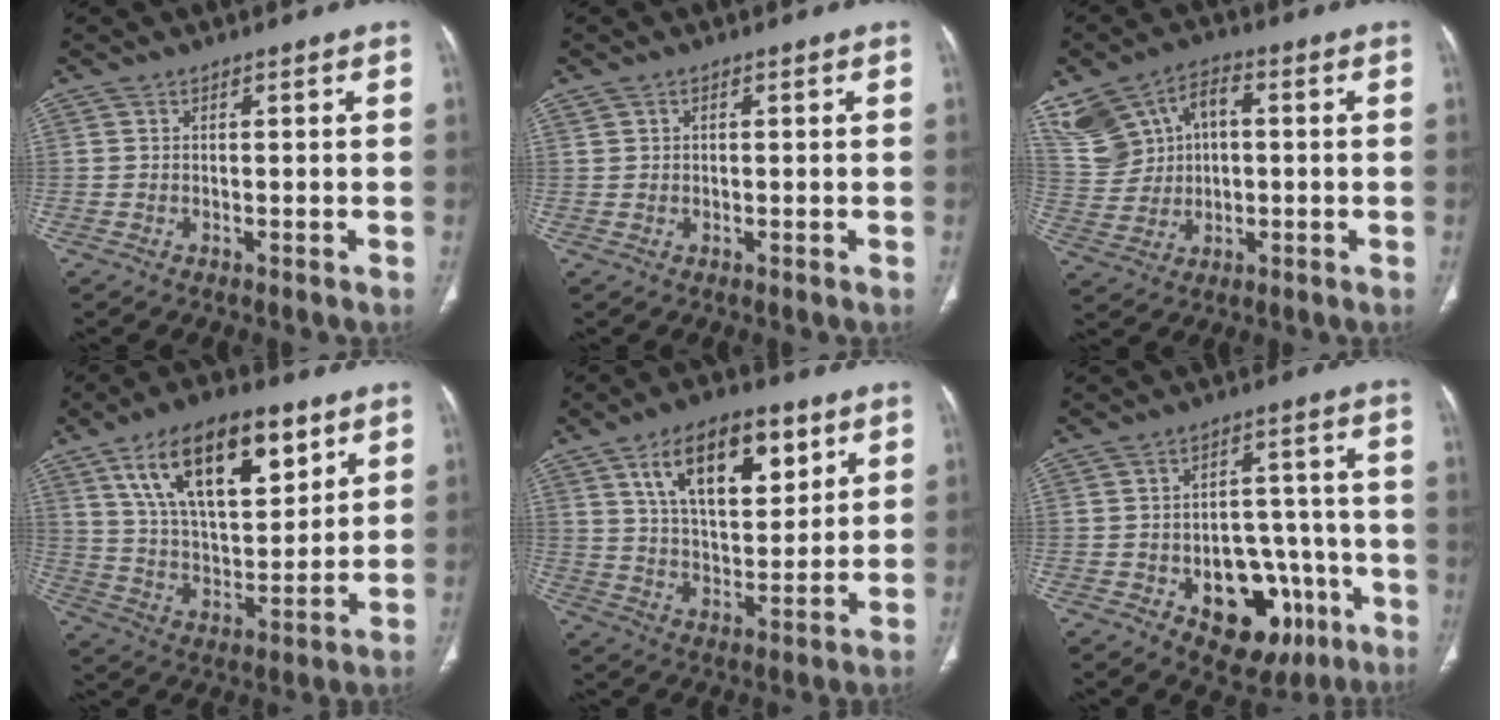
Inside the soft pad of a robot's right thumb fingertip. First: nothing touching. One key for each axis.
{"total": 0.9, "fx": 0.4, "fy": 0.8, "fz": 0.4, "tx": -0.003, "ty": 0.001, "tz": 0.010}
{"total": 17.1, "fx": 4.3, "fy": 13.8, "fz": 9.2, "tx": -0.203, "ty": 0.042, "tz": 0.095}
{"total": 21.3, "fx": 10.7, "fy": 9.8, "fz": 15.6, "tx": -0.225, "ty": -0.036, "tz": 0.192}
{"total": 17.5, "fx": 8.2, "fy": 8.7, "fz": 12.8, "tx": -0.165, "ty": -0.031, "tz": 0.143}
{"total": 16.3, "fx": -6.4, "fy": 10.4, "fz": 10.8, "tx": -0.100, "ty": 0.048, "tz": -0.076}